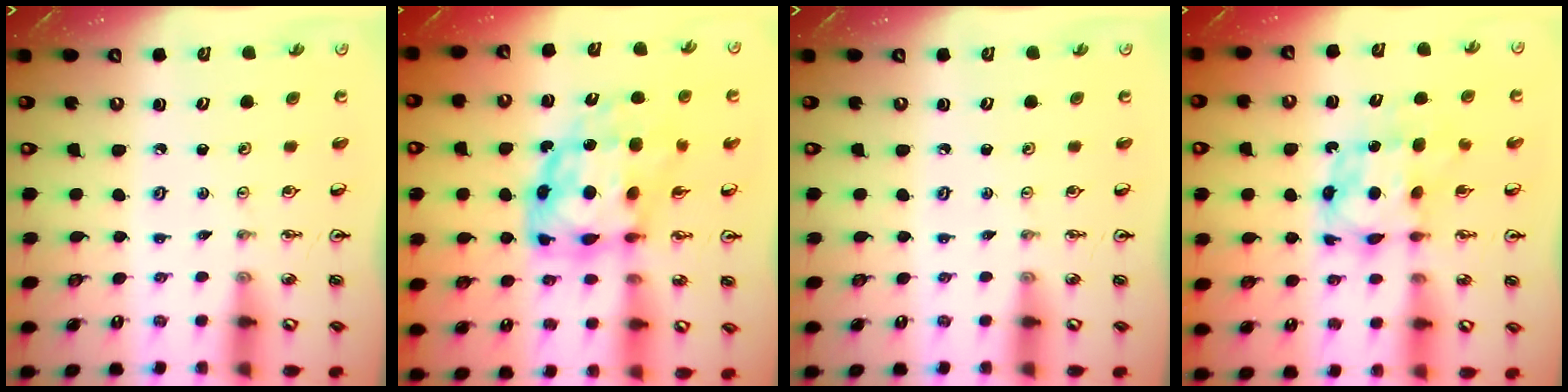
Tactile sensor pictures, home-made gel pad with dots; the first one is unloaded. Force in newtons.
{"total": 11.5, "press": 11.5, "slide": 1.2}
{"total": 0.0}
{"total": 6.5, "press": 6.4, "slide": 0.7}